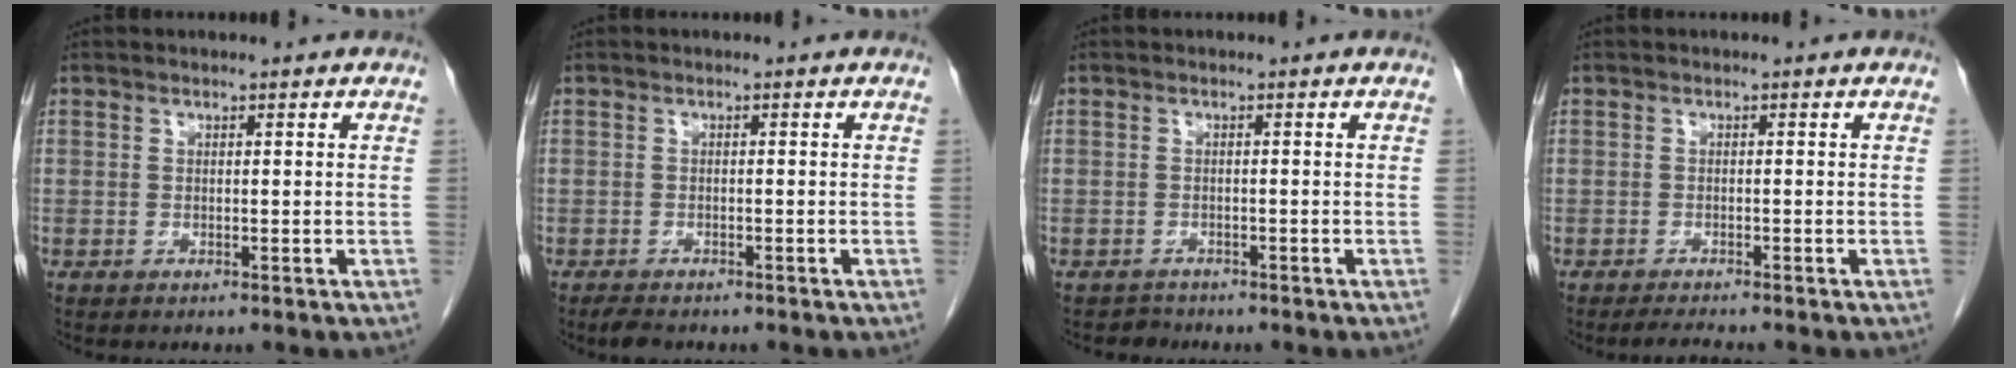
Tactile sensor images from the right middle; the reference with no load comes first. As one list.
[{"total": 2.3, "force": [-1.9, 0.8, 1.0], "torque": [-0.024, -0.005, -0.028]}, {"total": 1.4, "force": [-1.2, 0.5, -0.6], "torque": [0.009, -0.001, -0.021]}, {"total": 1.7, "force": [-1.6, -0.2, 0.5], "torque": [-0.017, -0.009, -0.026]}]